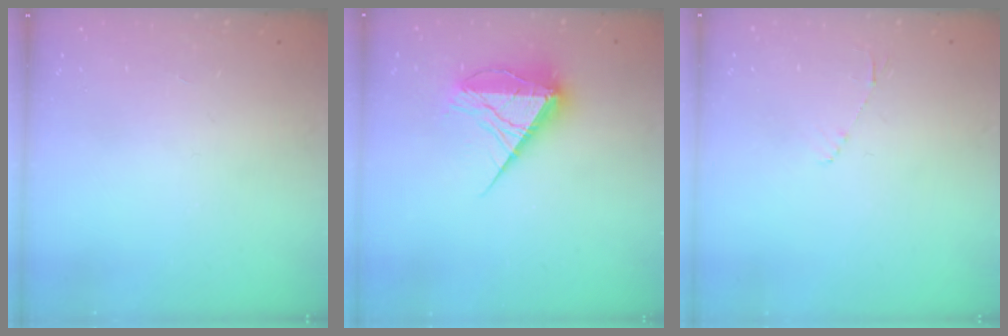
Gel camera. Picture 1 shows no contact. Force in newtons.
{"total": 14.9, "press": 14.9, "slide": 0.5}
{"total": 4.0, "press": 4.0, "slide": 0.6}